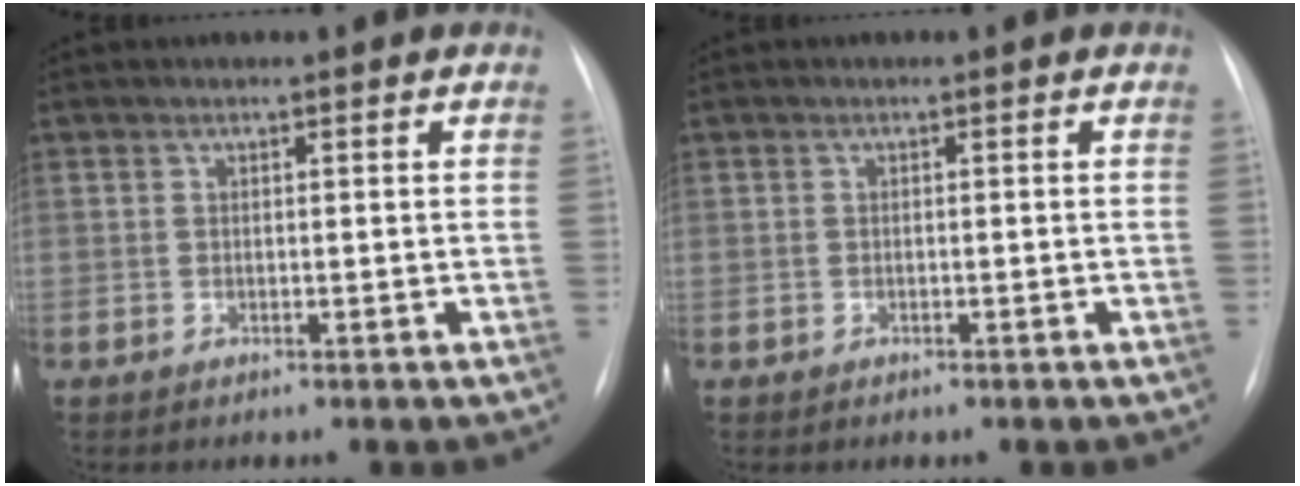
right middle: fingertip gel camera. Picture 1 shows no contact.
{"total": 0.0}